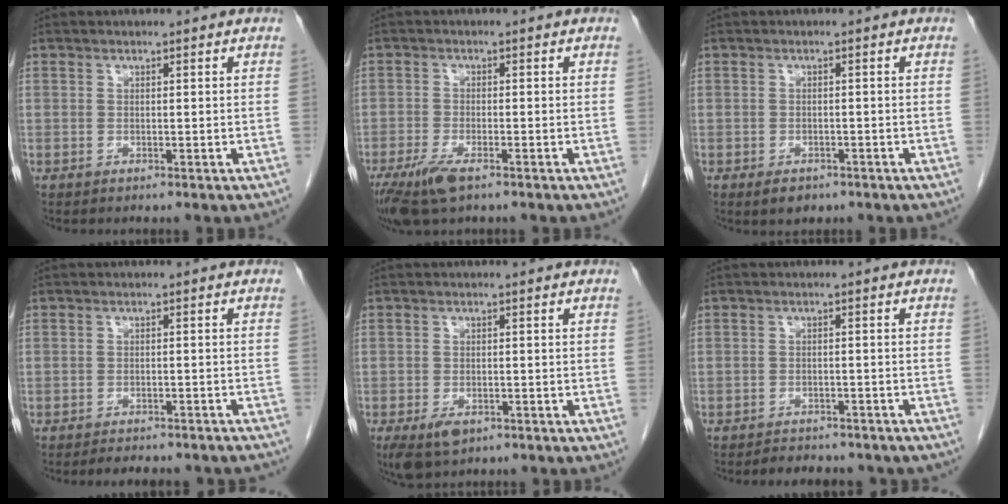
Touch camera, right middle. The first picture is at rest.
{"total": 6.1, "force": [-4.0, 1.1, 4.5], "torque": [-0.092, -0.017, -0.073]}
{"total": 2.8, "force": [-1.8, 1.6, 1.3], "torque": [-0.022, -0.001, -0.019]}
{"total": 10.0, "force": [-9.1, 2.4, 3.3], "torque": [-0.041, -0.002, -0.099]}
{"total": 4.8, "force": [-2.8, 2.6, 2.9], "torque": [-0.057, -0.008, -0.041]}
{"total": 7.8, "force": [-6.9, 2.6, 2.5], "torque": [-0.035, 0.005, -0.077]}